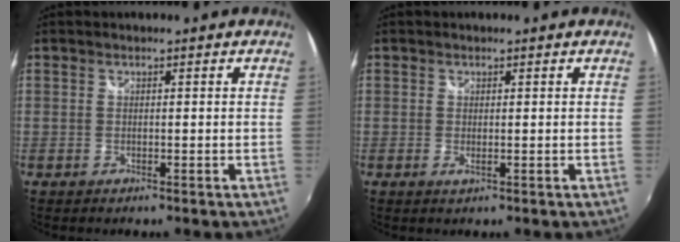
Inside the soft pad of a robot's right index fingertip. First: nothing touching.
{"total": 0.8, "force": [0.1, 0.2, 0.7], "torque": [-0.014, -0.002, -0.001]}